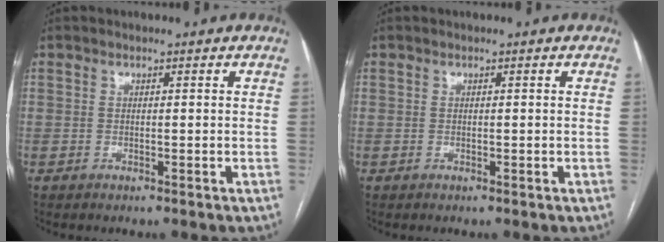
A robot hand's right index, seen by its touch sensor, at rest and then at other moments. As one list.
[{"total": 0.0}]